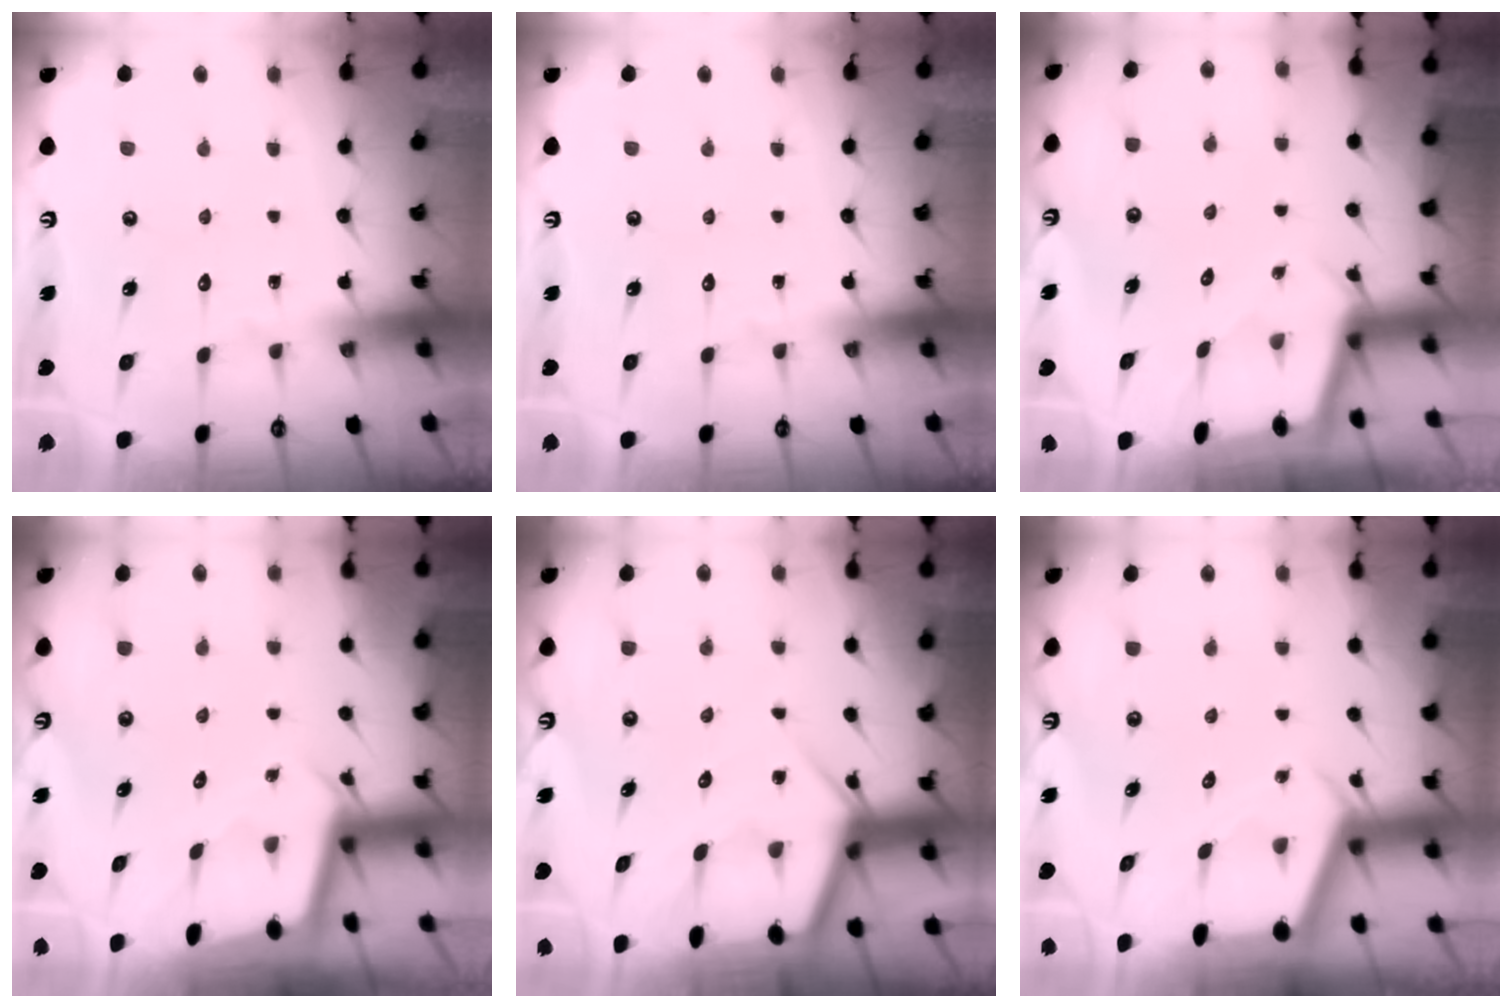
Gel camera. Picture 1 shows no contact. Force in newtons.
{"total": 0.0}
{"total": 1.7, "press": 1.7, "slide": 0.2}
{"total": 2.0, "press": 2.0, "slide": 0.1}
{"total": 7.5, "press": 7.4, "slide": 0.6}
{"total": 2.5, "press": 2.5, "slide": 0.4}